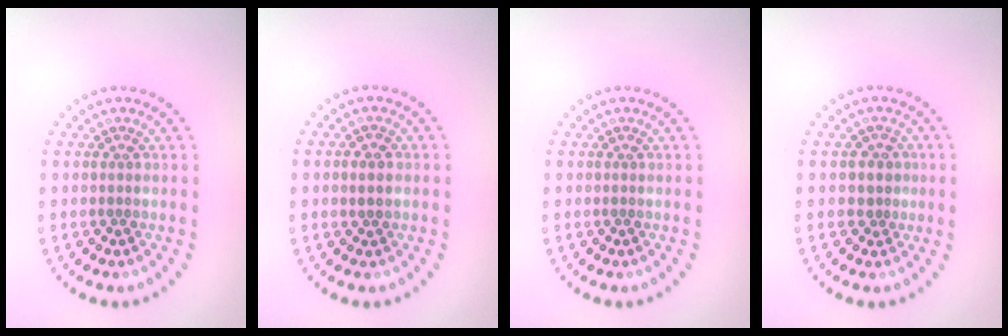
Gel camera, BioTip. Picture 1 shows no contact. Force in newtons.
{"total": 1.0, "press": 0.9, "slide": 0.3}
{"total": 0.0}
{"total": 1.6, "press": 1.4, "slide": 0.8}